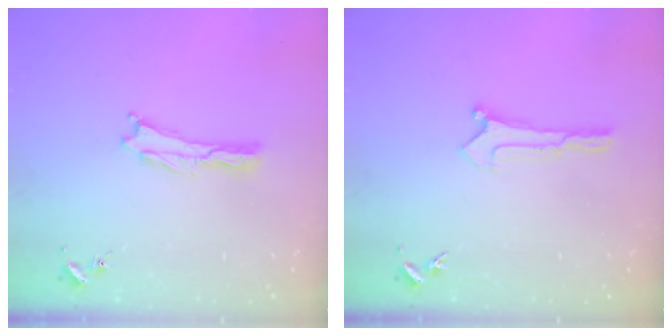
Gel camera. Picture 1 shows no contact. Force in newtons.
{"total": 0.0}